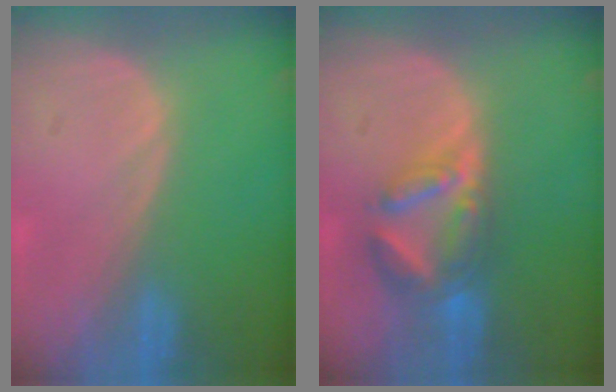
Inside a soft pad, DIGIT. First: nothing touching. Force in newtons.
{"total": 7.2, "press": 6.3, "slide": 3.5}